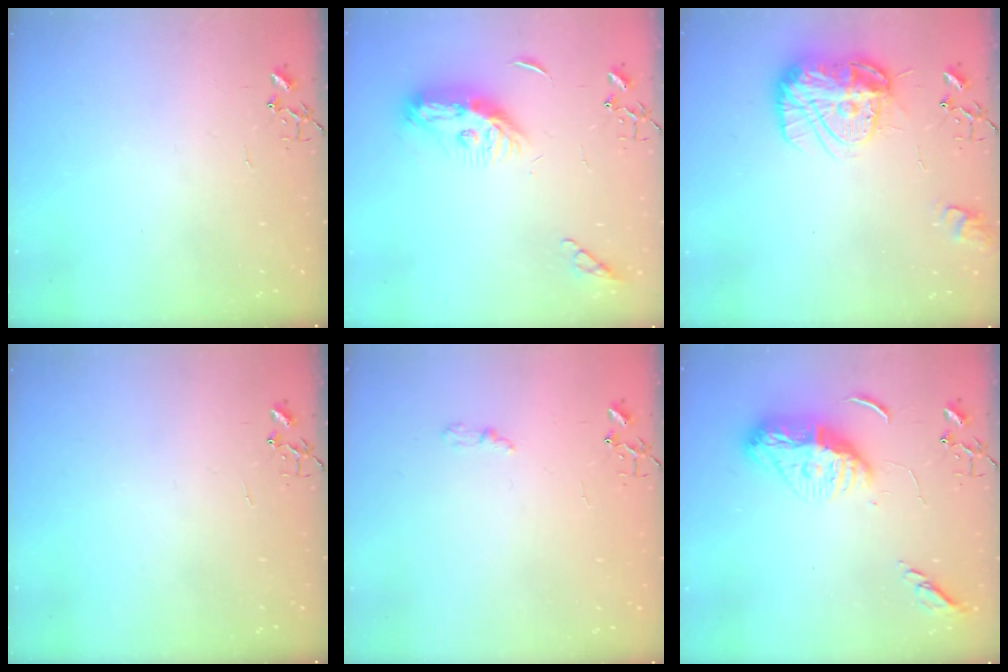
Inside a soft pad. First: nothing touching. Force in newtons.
{"total": 11.4, "press": 11.4, "slide": 0.5}
{"total": 15.7, "press": 15.7, "slide": 1.3}
{"total": 0.0}
{"total": 4.6, "press": 4.5, "slide": 0.6}
{"total": 14.0, "press": 14.0, "slide": 1.2}